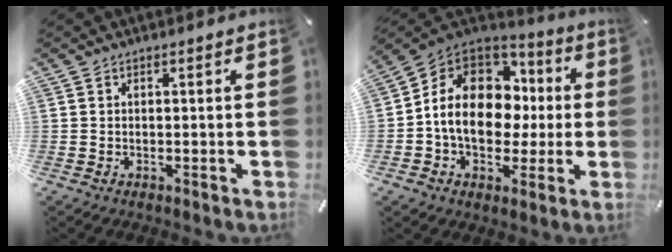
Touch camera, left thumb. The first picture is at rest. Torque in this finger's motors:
{"motor_torque": [2.27, 2.74, 1.22, -0.15, 0.27]}